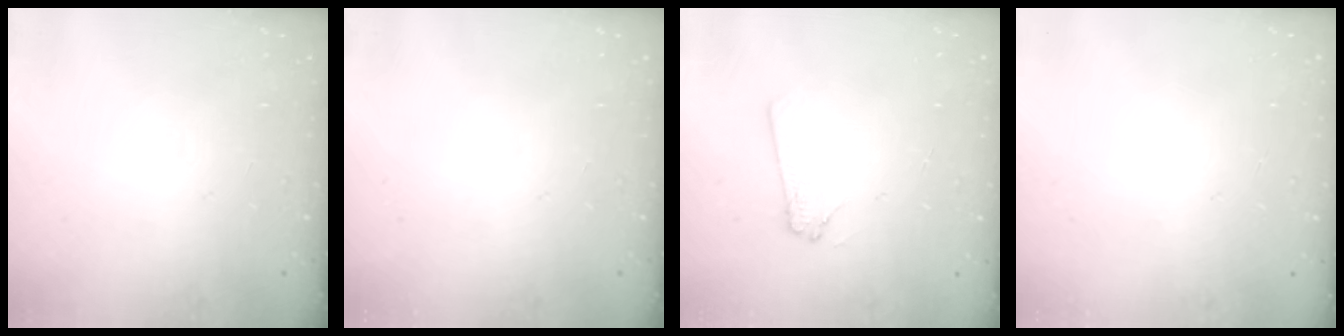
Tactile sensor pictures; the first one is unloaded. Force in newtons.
{"total": 0.0}
{"total": 2.9, "press": 2.9, "slide": 0.4}
{"total": 0.0}